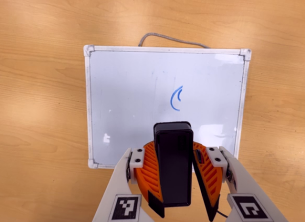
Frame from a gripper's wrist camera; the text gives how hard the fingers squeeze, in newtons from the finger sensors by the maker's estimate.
{"total": 9.8, "left": 10.0, "right": 9.7}